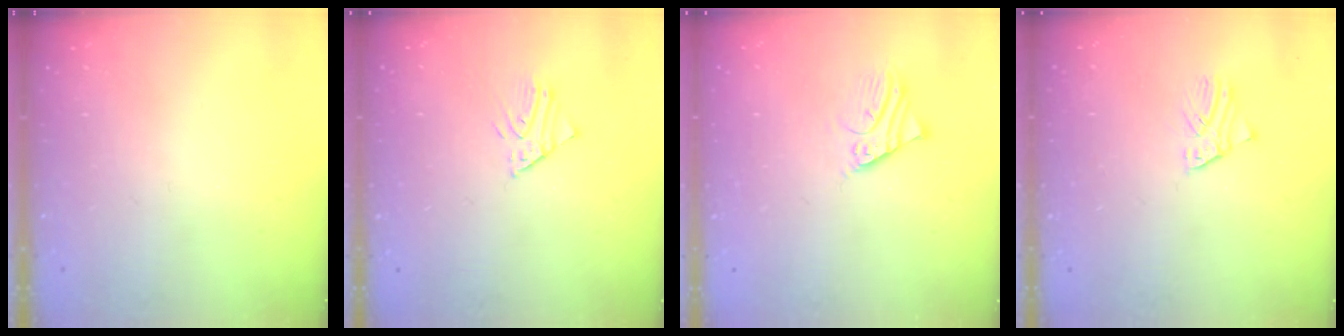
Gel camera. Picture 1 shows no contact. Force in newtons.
{"total": 1.9, "press": 1.9, "slide": 0.1}
{"total": 2.6, "press": 2.6, "slide": 0.1}
{"total": 1.6, "press": 1.6, "slide": 0.2}